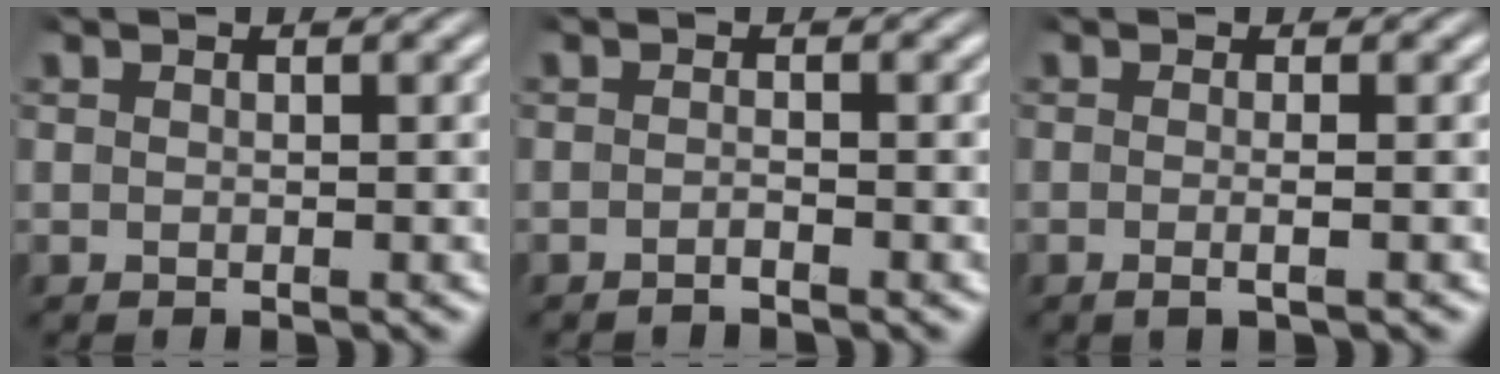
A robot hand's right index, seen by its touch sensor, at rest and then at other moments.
{"total": 1.3, "force": [-1.2, -0.1, 0.3], "torque": [-0.010, -0.002, -0.023]}
{"total": 1.4, "force": [-0.8, -0.2, 1.1], "torque": [-0.027, -0.005, -0.012]}